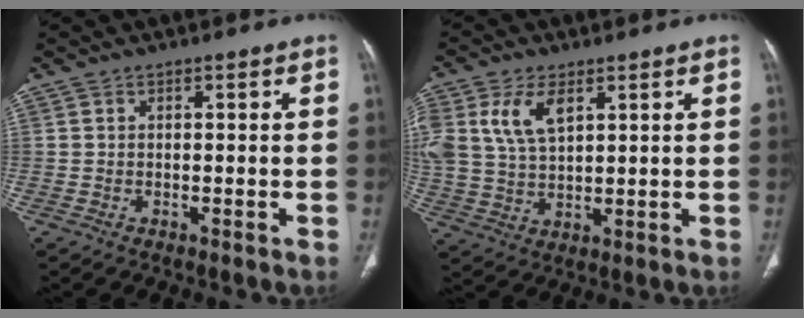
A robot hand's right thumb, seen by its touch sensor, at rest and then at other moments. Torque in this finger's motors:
{"motor_torque": [0.19, 0.21, 0.69, 0.41, 0.10]}